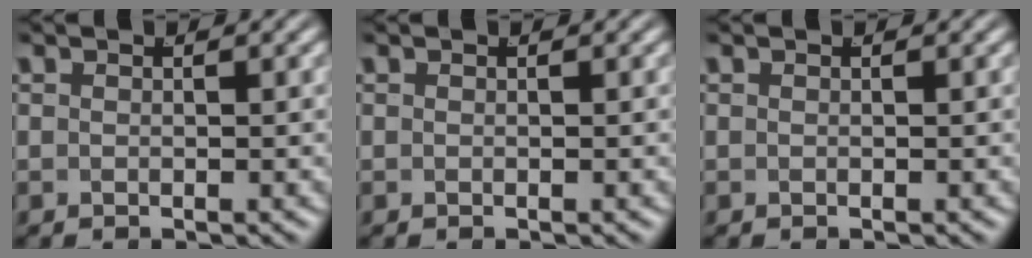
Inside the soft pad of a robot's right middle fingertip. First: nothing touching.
{"total": 0.0}
{"total": 0.0}